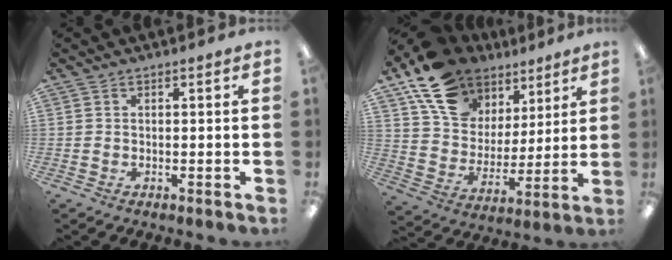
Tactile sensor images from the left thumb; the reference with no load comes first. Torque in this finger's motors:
{"motor_torque": [0.83, 0.53, 1.67, -1.10, 0.34]}